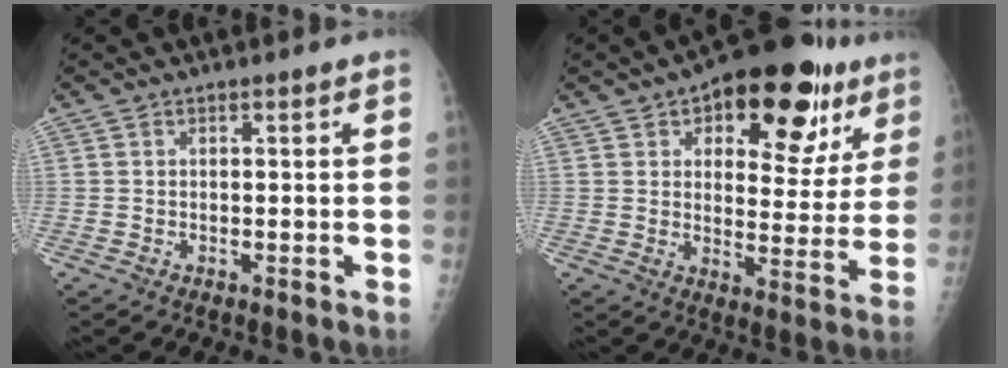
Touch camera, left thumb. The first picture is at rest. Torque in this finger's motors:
{"motor_torque": [0.34, 0.40, 0.11, 0.01, 0.12]}